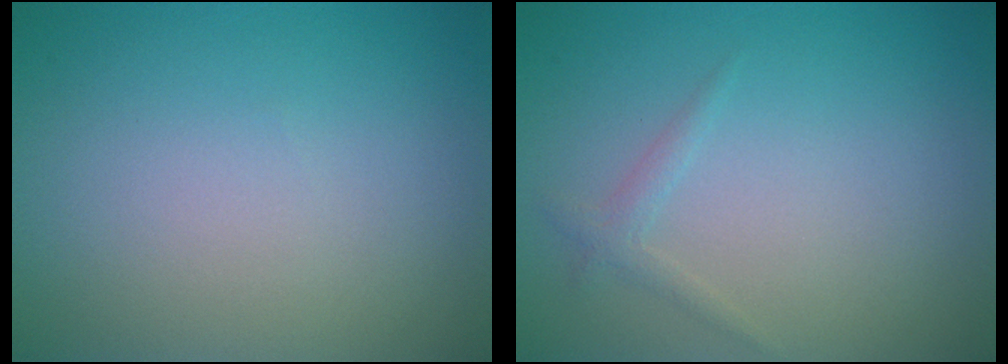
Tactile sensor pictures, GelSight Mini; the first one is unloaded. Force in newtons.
{"total": 1.0, "press": 1.0, "slide": 0.0}